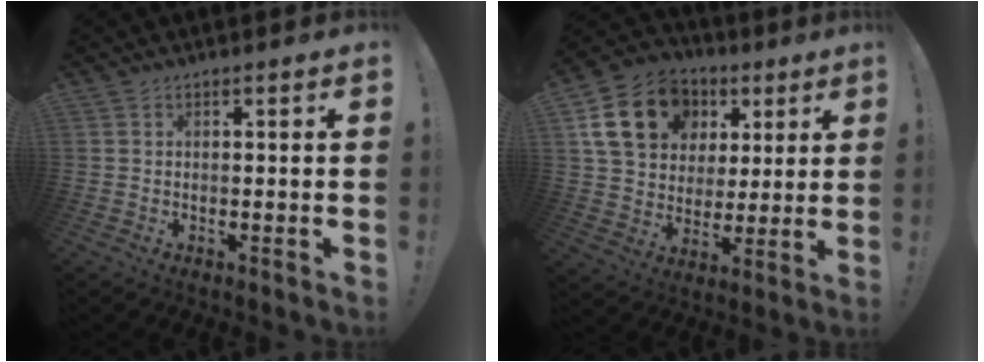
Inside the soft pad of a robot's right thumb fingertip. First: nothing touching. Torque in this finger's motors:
{"motor_torque": [0.56, 0.93, 0.97, 0.27, 0.35]}